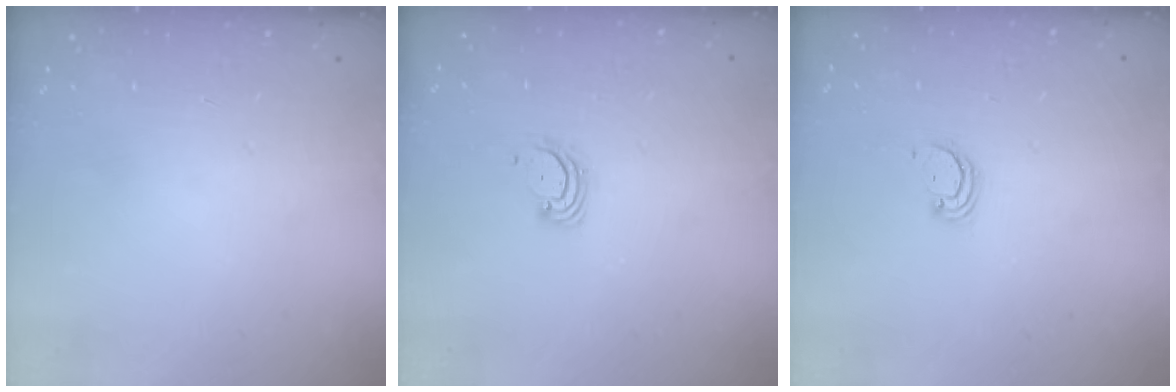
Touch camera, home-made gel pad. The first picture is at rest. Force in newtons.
{"total": 3.1, "press": 3.1, "slide": 0.3}
{"total": 2.1, "press": 2.1, "slide": 0.2}